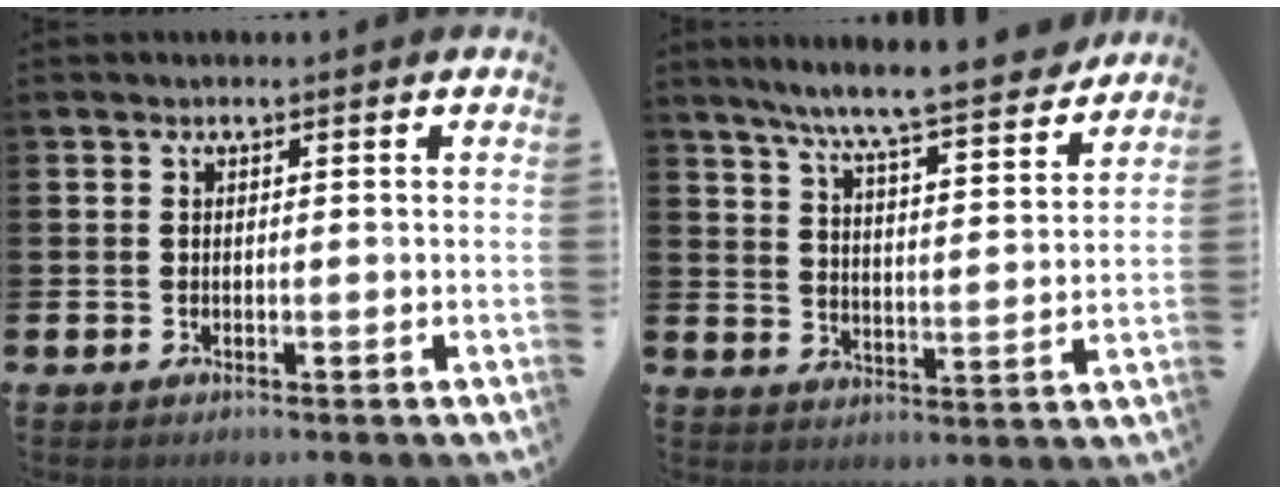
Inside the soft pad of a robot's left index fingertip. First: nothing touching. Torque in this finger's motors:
{"motor_torque": [1.04, -1.11, 0.76, 0.21]}